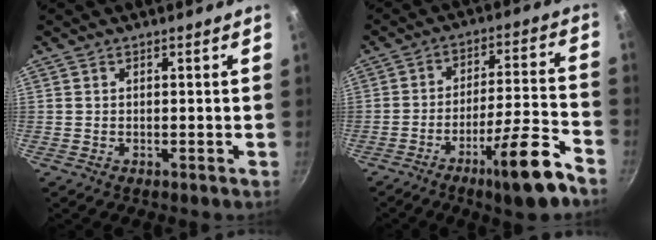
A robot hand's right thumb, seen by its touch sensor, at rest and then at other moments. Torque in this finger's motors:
{"motor_torque": [2.46, 1.24, 1.80, -0.96, 0.78]}